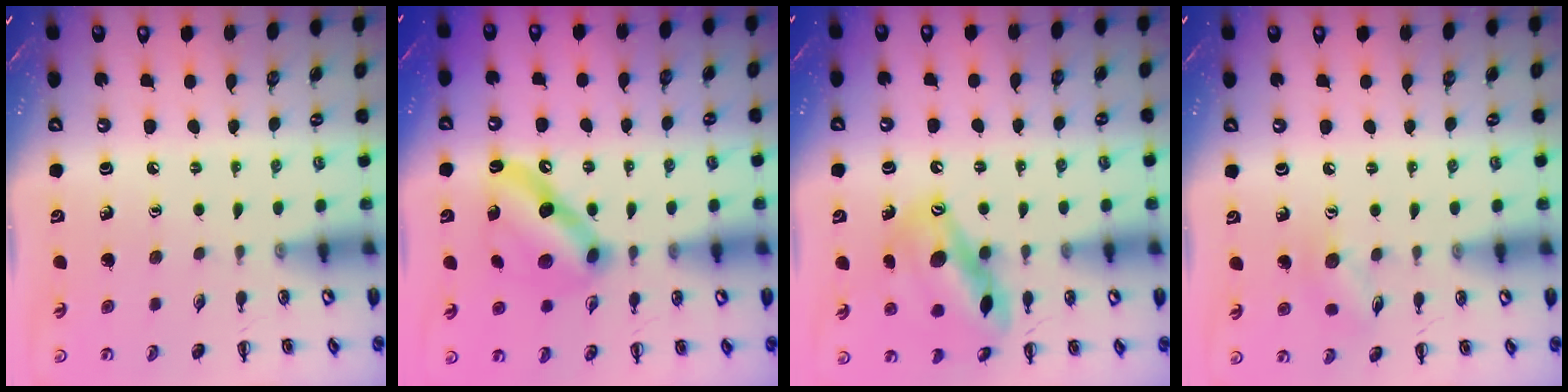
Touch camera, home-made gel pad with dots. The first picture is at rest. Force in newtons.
{"total": 12.6, "press": 12.5, "slide": 1.3}
{"total": 15.6, "press": 15.3, "slide": 3.0}
{"total": 6.7, "press": 6.6, "slide": 1.2}